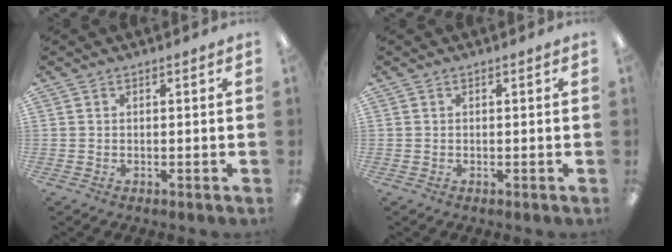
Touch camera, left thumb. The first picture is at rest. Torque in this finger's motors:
{"motor_torque": [-0.22, 0.00, -0.21, 0.09, 0.02]}